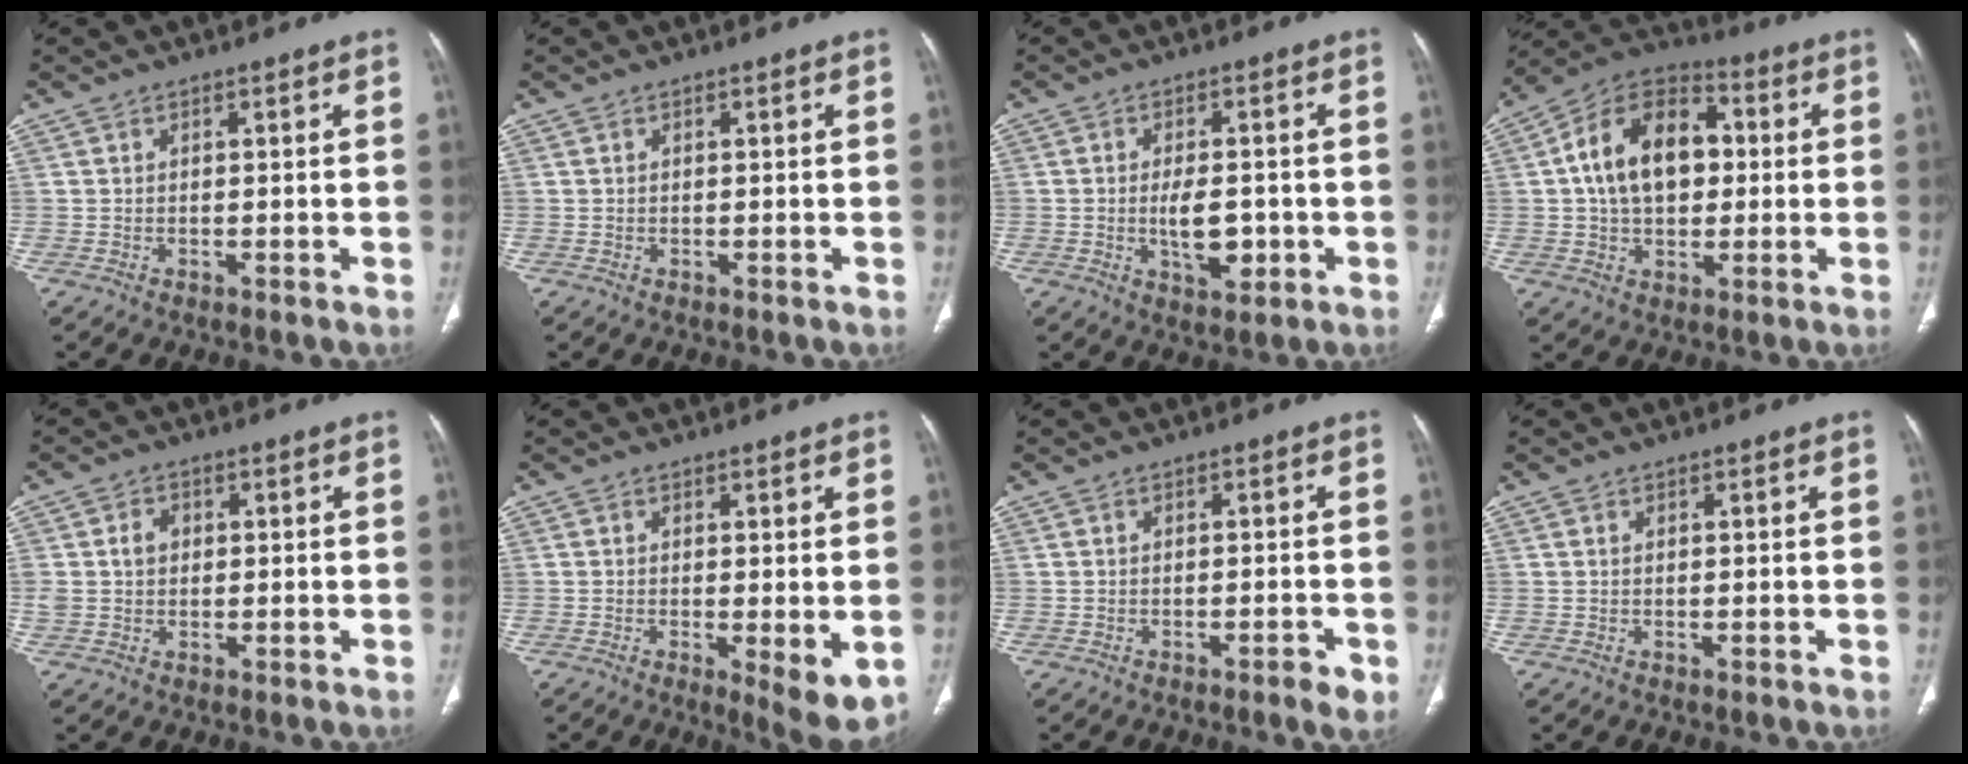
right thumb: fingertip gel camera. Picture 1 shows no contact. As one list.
[{"total": 0.0}, {"total": 6.5, "force": [-1.2, 3.3, 5.5], "torque": [-0.077, 0.001, -0.012]}, {"total": 17.4, "force": [2.0, 11.5, 12.9], "torque": [-0.189, 0.025, 0.026]}, {"total": 4.1, "force": [0.6, 3.3, 2.2], "torque": [-0.035, 0.008, 0.013]}, {"total": 6.8, "force": [-1.4, 2.0, 6.4], "torque": [-0.092, -0.022, -0.018]}, {"total": 2.7, "force": [-1.4, 0.7, 2.2], "torque": [-0.031, 0.004, -0.018]}, {"total": 0.0}]